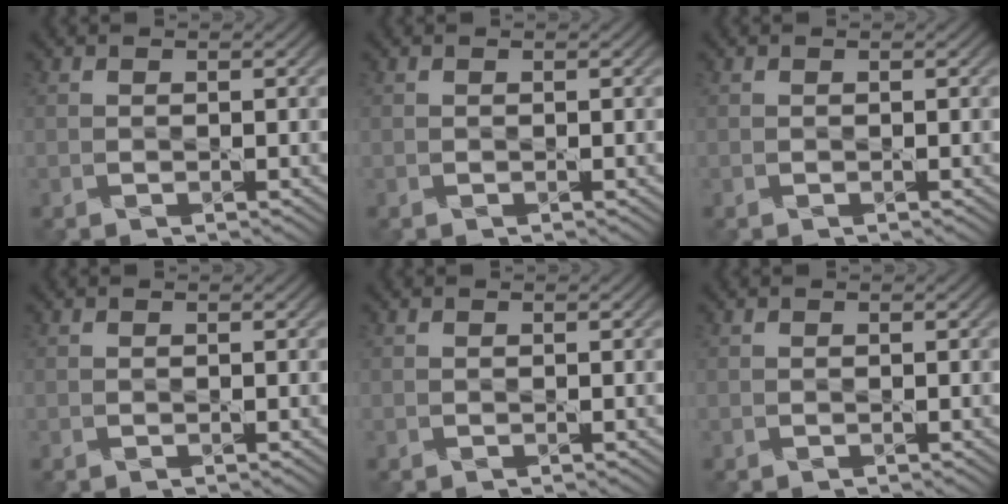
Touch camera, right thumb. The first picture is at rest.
{"total": 0.0}
{"total": 0.0}
{"total": 0.0}
{"total": 0.0}
{"total": 0.0}